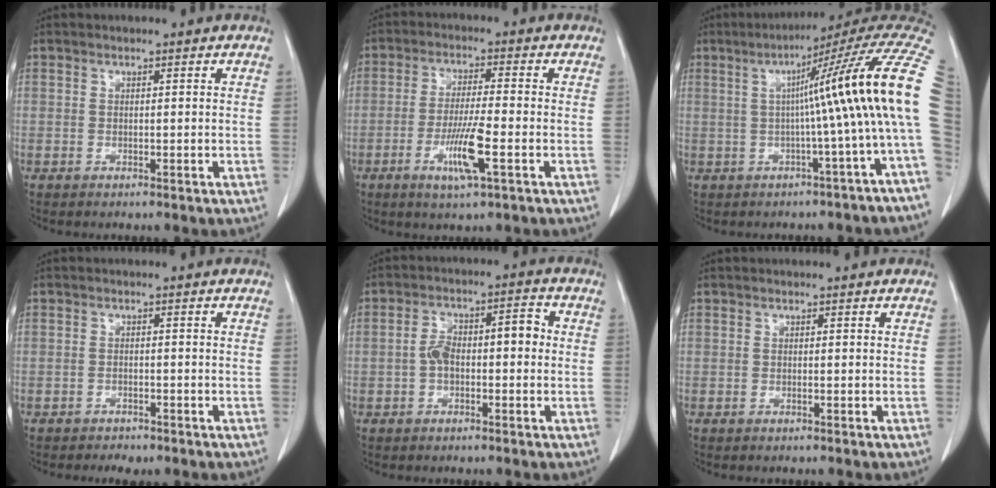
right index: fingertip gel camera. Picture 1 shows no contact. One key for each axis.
{"total": 7.6, "fx": -2.9, "fy": 0.1, "fz": 7.0, "tx": -0.138, "ty": -0.012, "tz": -0.051}
{"total": 14.9, "fx": 0.7, "fy": -2.4, "fz": 14.7, "tx": -0.176, "ty": 0.030, "tz": 0.002}
{"total": 2.3, "fx": -1.9, "fy": 1.1, "fz": 0.9, "tx": -0.015, "ty": -0.001, "tz": -0.024}
{"total": 6.6, "fx": -0.5, "fy": 2.9, "fz": 5.9, "tx": -0.112, "ty": 0.042, "tz": -0.009}
{"total": 0.0}